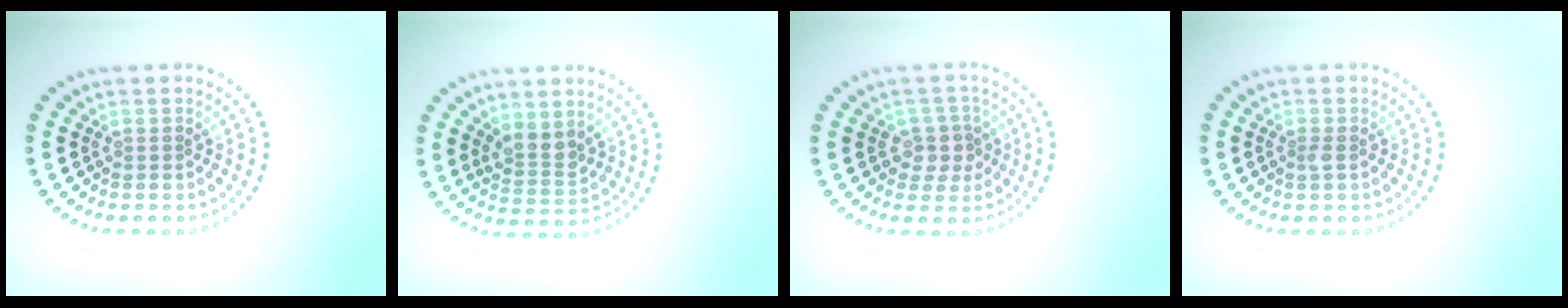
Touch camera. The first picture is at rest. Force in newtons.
{"total": 2.3, "press": 1.9, "slide": 1.3}
{"total": 2.3, "press": 2.0, "slide": 1.2}
{"total": 0.6, "press": 0.5, "slide": 0.2}